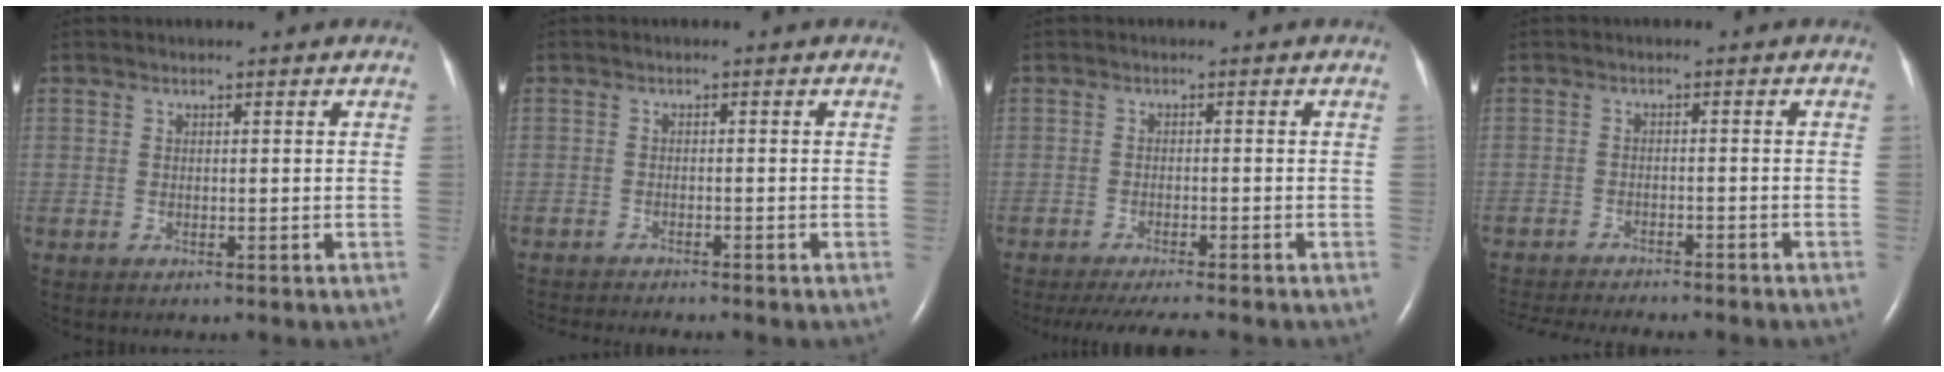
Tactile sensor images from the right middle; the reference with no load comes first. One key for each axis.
{"total": 5.4, "fx": -5.0, "fy": -0.4, "fz": 1.9, "tx": -0.019, "ty": -0.012, "tz": -0.075}
{"total": 8.3, "fx": -7.2, "fy": 0.1, "fz": 4.1, "tx": -0.053, "ty": -0.017, "tz": -0.111}
{"total": 12.9, "fx": -11.6, "fy": 1.4, "fz": 5.5, "tx": -0.082, "ty": -0.018, "tz": -0.156}